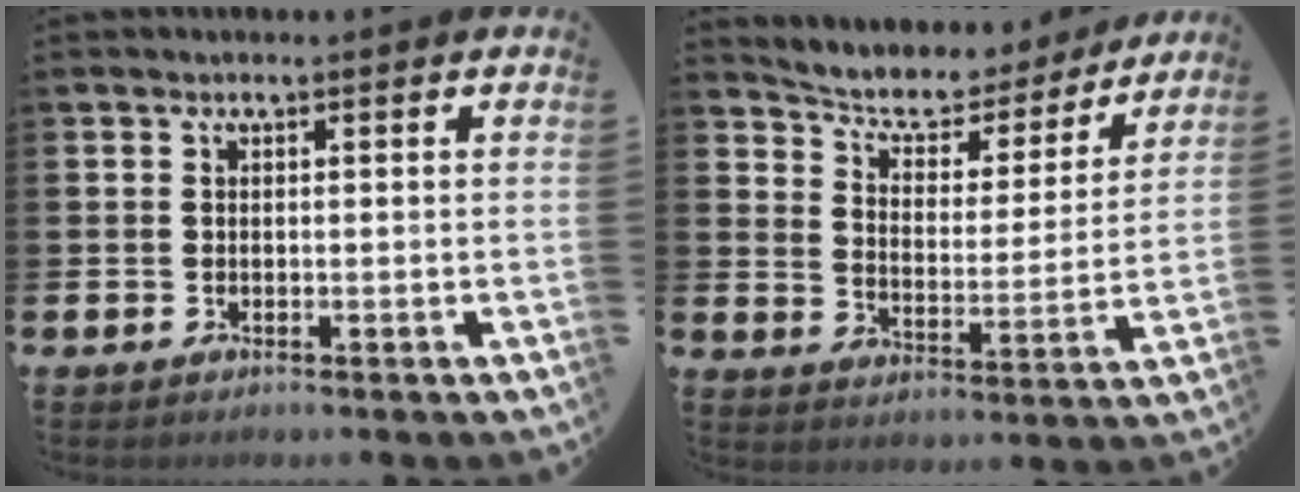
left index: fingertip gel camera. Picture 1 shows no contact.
{"total": 6.6, "force": [5.9, 2.6, 1.4], "torque": [-0.055, -0.044, 0.097]}